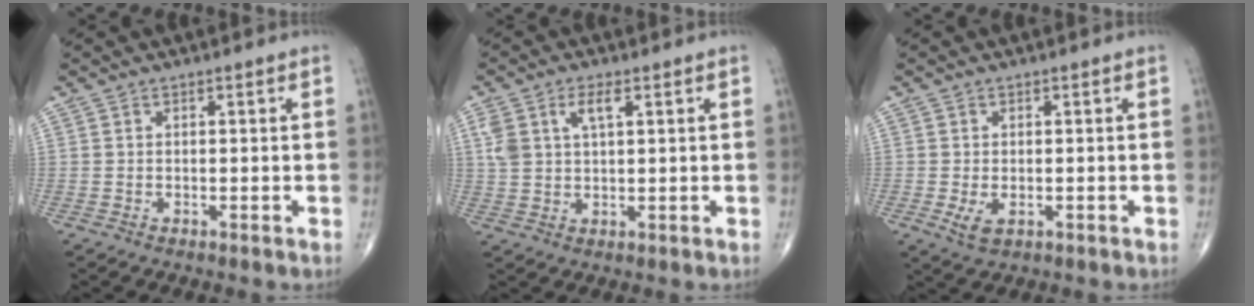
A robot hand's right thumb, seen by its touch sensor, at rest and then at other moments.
{"total": 6.1, "force": [2.5, 2.9, 4.8], "torque": [-0.101, 0.004, 0.052]}
{"total": 3.1, "force": [-0.7, 1.8, 2.4], "torque": [-0.045, -0.005, -0.006]}